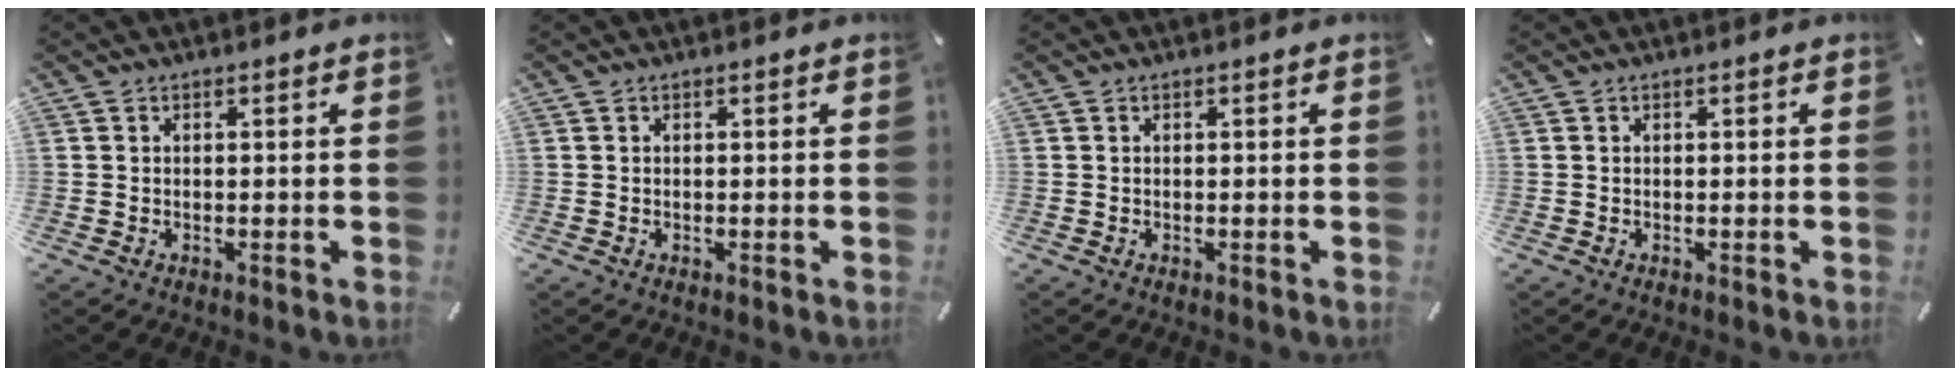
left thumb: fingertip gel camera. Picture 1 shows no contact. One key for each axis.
{"total": 0.0}
{"total": 0.0}
{"total": 0.0}